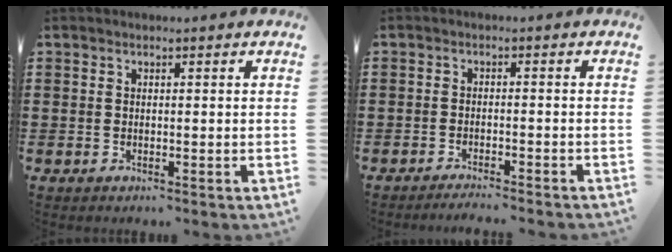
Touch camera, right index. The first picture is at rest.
{"total": 1.9, "force": [-1.9, -0.2, 0.2], "torque": [-0.005, 0.002, -0.038]}